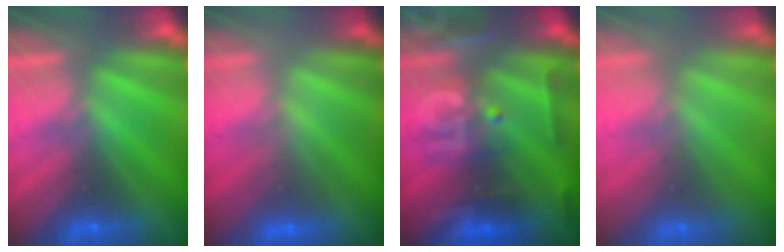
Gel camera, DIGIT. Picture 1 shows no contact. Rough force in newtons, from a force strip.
{"total": 2.2}
{"total": 2.8}
{"total": 2.4}